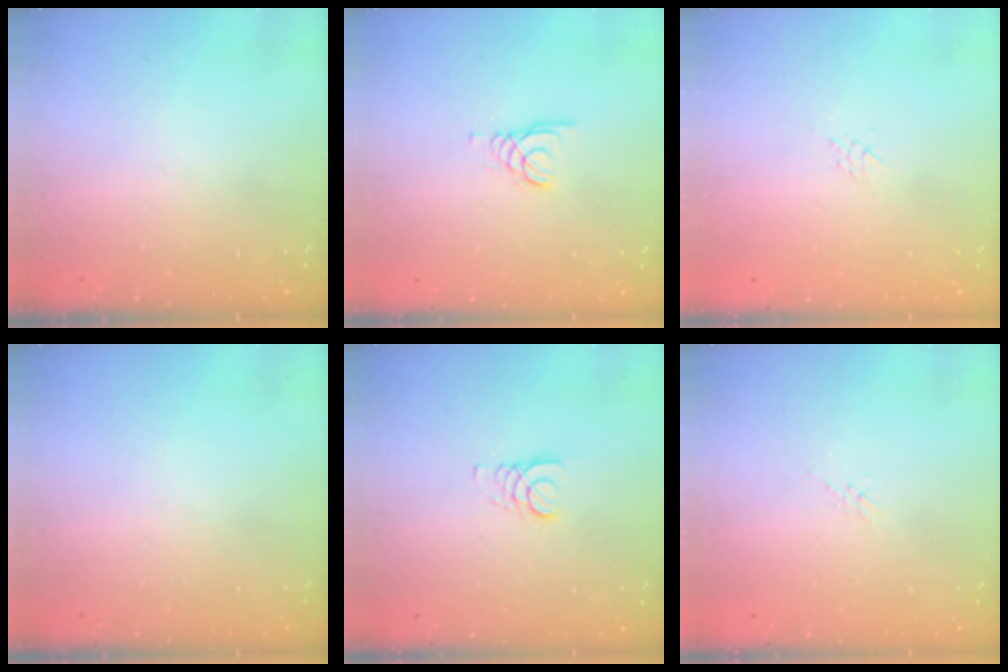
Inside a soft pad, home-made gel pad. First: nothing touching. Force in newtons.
{"total": 1.3, "press": 1.3, "slide": 0.1}
{"total": 2.2, "press": 2.2, "slide": 0.4}
{"total": 0.0}
{"total": 2.7, "press": 2.7, "slide": 0.3}
{"total": 1.7, "press": 1.6, "slide": 0.4}